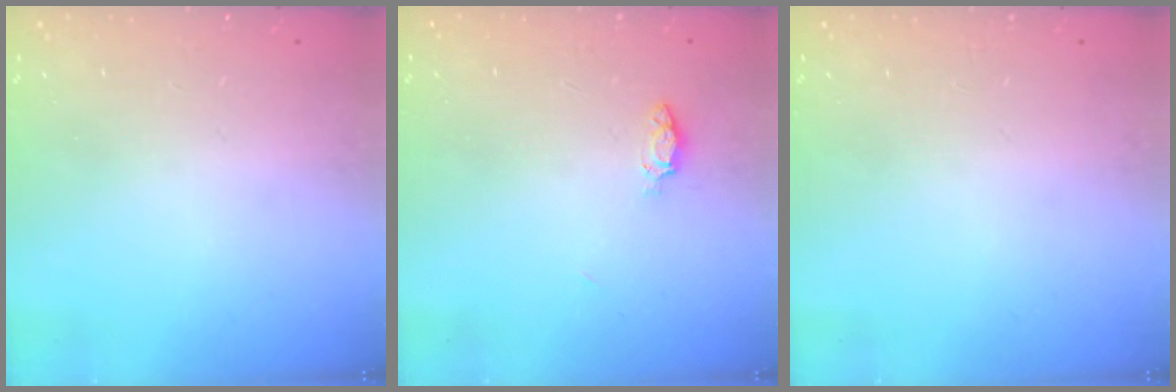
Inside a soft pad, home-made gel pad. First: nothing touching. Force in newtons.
{"total": 3.5, "press": 3.5, "slide": 0.4}
{"total": 0.0}